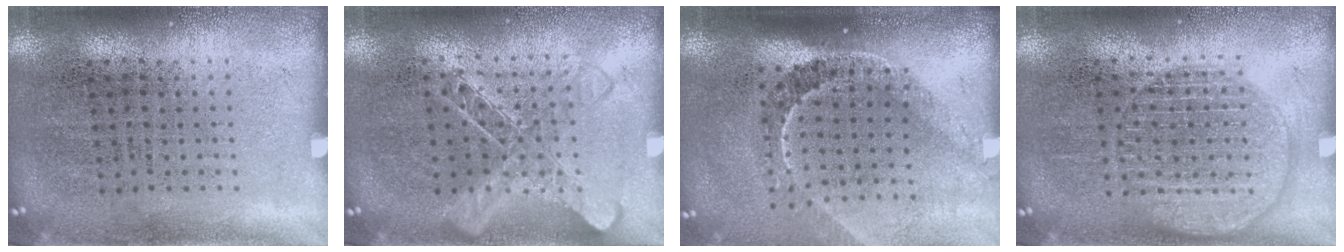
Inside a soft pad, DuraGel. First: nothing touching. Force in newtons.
{"total": 1.4, "press": 1.4, "slide": 0.4}
{"total": 2.2, "press": 1.5, "slide": 1.6}
{"total": 1.6, "press": 1.6, "slide": 0.1}